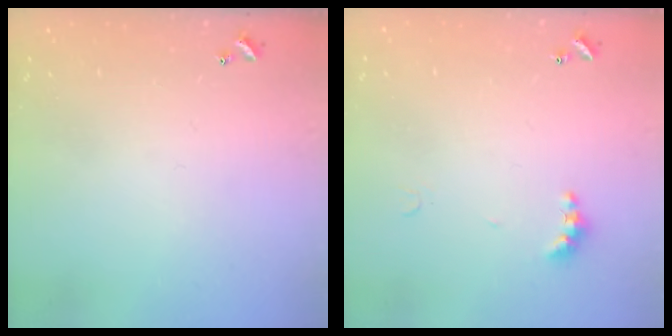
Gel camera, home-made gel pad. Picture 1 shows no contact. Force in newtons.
{"total": 3.7, "press": 3.6, "slide": 0.8}